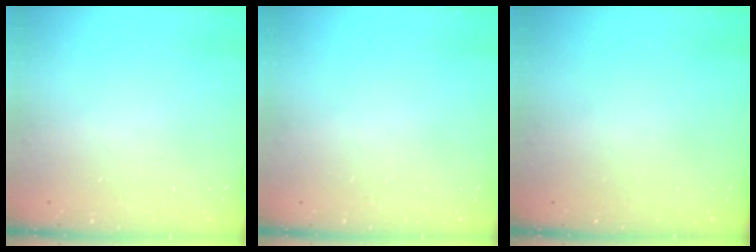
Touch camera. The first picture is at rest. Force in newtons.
{"total": 0.0}
{"total": 0.0}